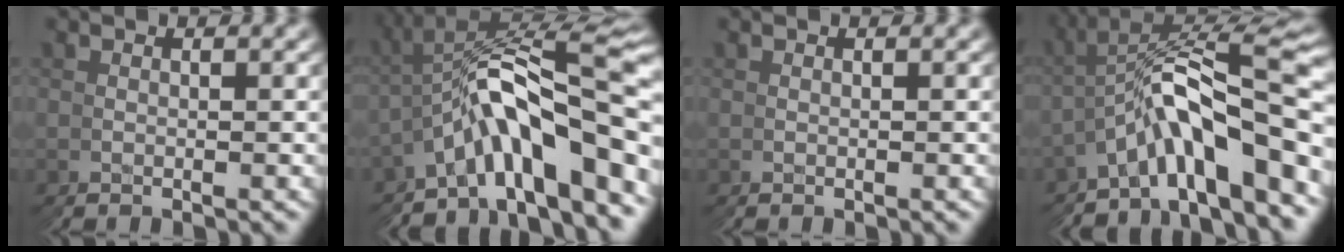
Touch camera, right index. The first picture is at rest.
{"total": 12.1, "force": [0.0, 5.7, 10.7], "torque": [-0.168, 0.017, 0.006]}
{"total": 1.7, "force": [0.1, -1.6, -0.6], "torque": [0.020, -0.004, 0.011]}
{"total": 9.8, "force": [-0.4, 4.5, 8.7], "torque": [-0.139, 0.010, 0.002]}